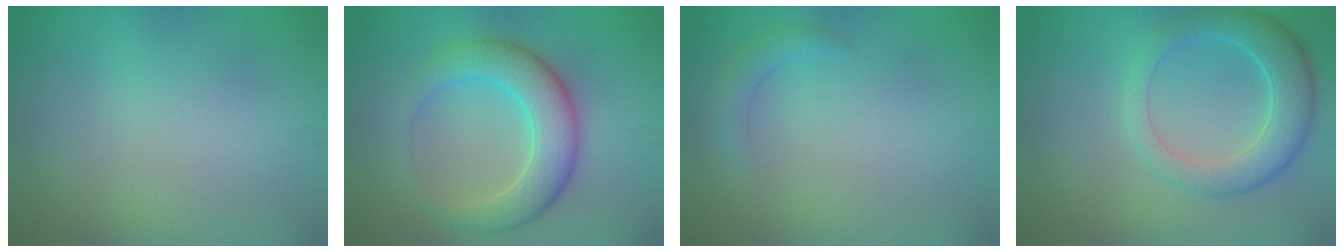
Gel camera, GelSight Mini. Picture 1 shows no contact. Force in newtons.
{"total": 6.3, "press": 6.3, "slide": 0.5}
{"total": 1.4, "press": 1.4, "slide": 0.0}
{"total": 5.1, "press": 5.0, "slide": 0.4}